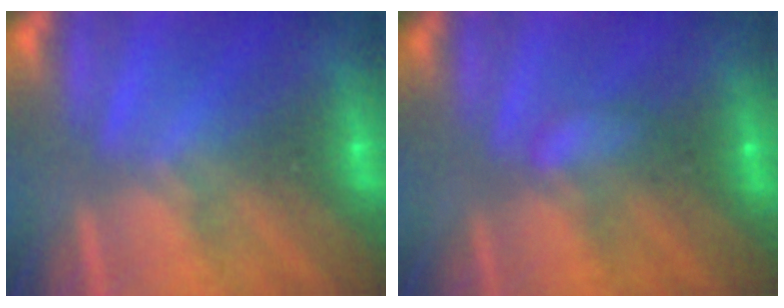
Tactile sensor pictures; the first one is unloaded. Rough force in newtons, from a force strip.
{"total": 2.1}